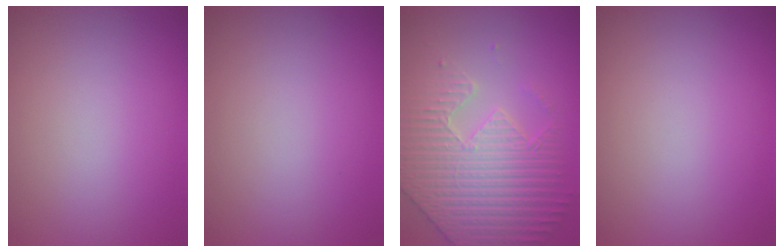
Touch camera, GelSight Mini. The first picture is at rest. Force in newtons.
{"total": 0.0}
{"total": 6.5, "press": 5.6, "slide": 3.2}
{"total": 0.0}